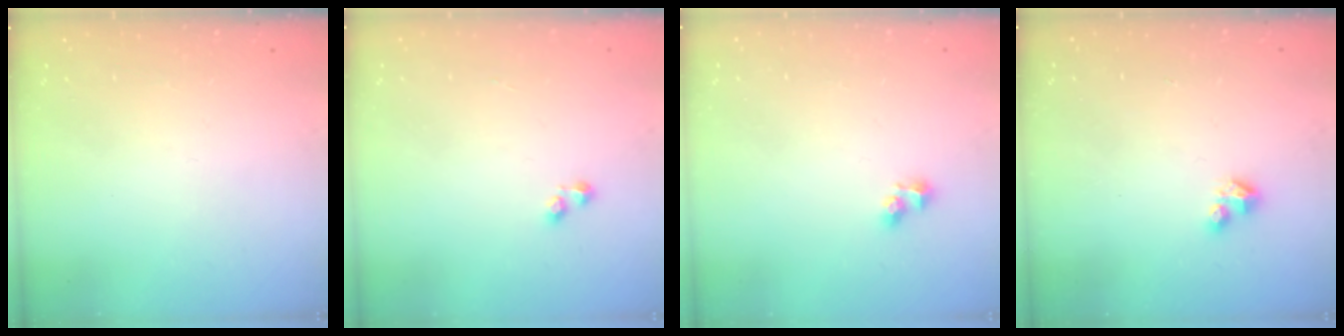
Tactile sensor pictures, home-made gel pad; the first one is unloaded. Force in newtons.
{"total": 1.6, "press": 1.5, "slide": 0.4}
{"total": 2.7, "press": 2.5, "slide": 1.0}
{"total": 3.5, "press": 3.5, "slide": 0.4}